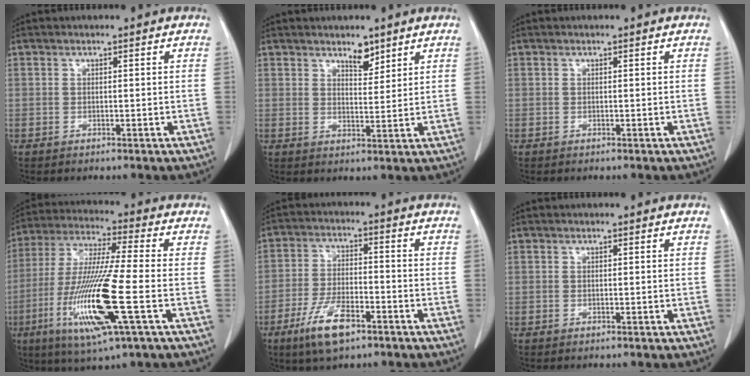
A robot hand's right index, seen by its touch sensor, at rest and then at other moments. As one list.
[{"total": 3.2, "force": [2.6, 1.3, 1.5], "torque": [-0.023, -0.007, 0.044]}, {"total": 0.0}, {"total": 16.8, "force": [-5.0, 0.3, 16.0], "torque": [-0.332, -0.023, -0.095]}, {"total": 8.9, "force": [-5.3, 3.0, 6.5], "torque": [-0.132, -0.007, -0.096]}, {"total": 0.0}]